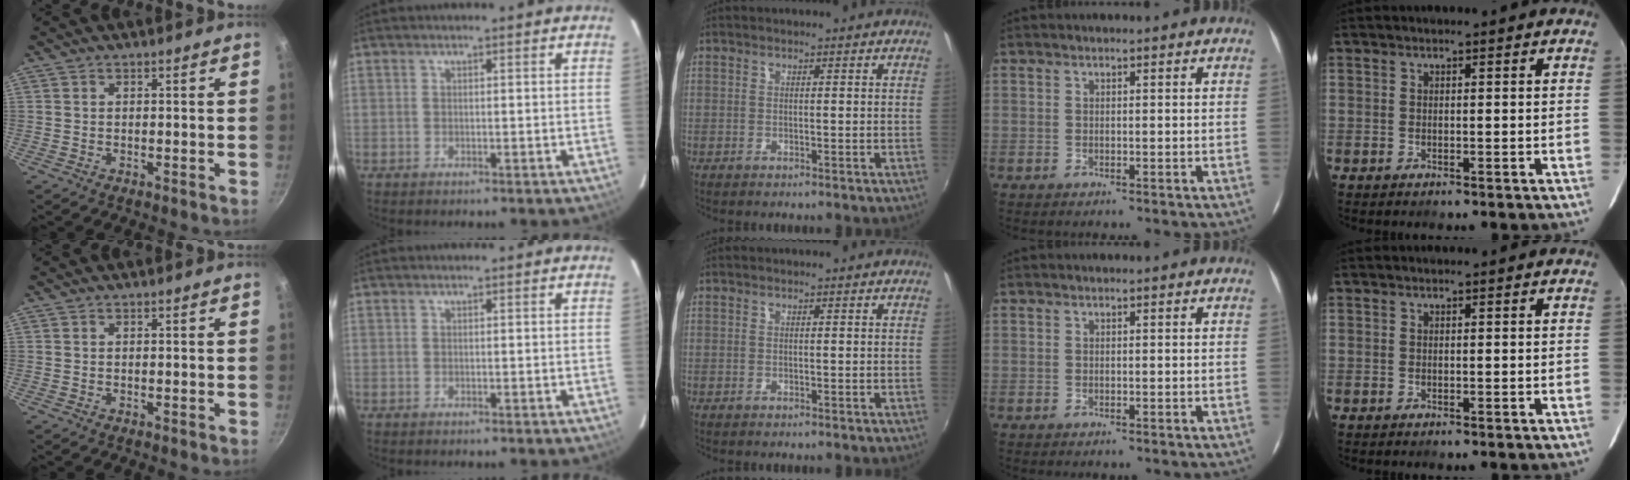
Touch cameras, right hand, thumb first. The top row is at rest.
{}